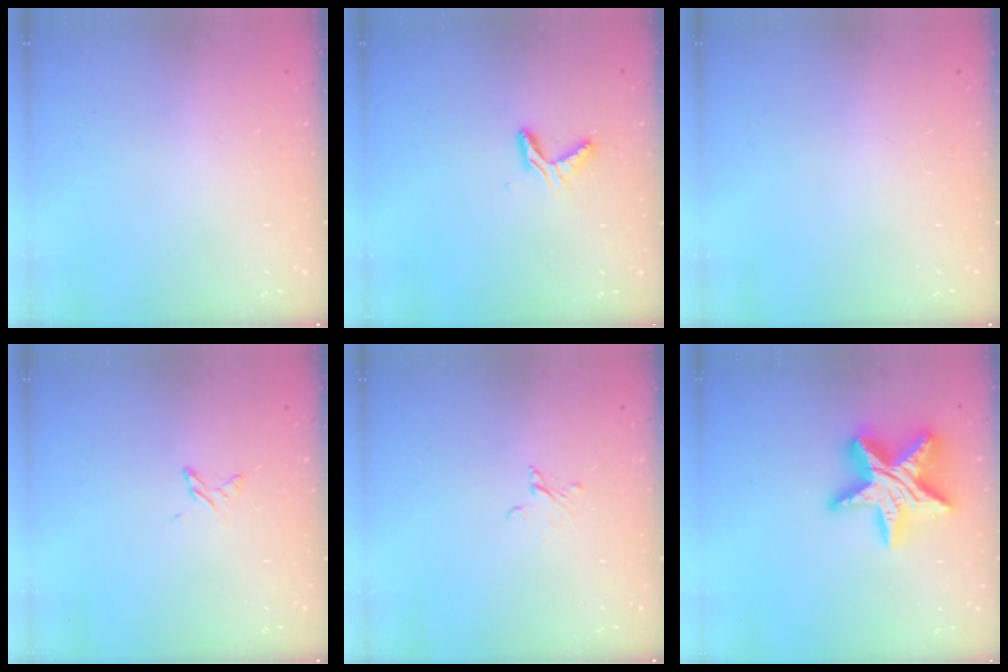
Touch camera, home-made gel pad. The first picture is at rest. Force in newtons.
{"total": 5.2, "press": 5.2, "slide": 0.4}
{"total": 0.0}
{"total": 3.4, "press": 3.4, "slide": 0.5}
{"total": 2.0, "press": 2.0, "slide": 0.1}
{"total": 20.3, "press": 20.2, "slide": 1.8}